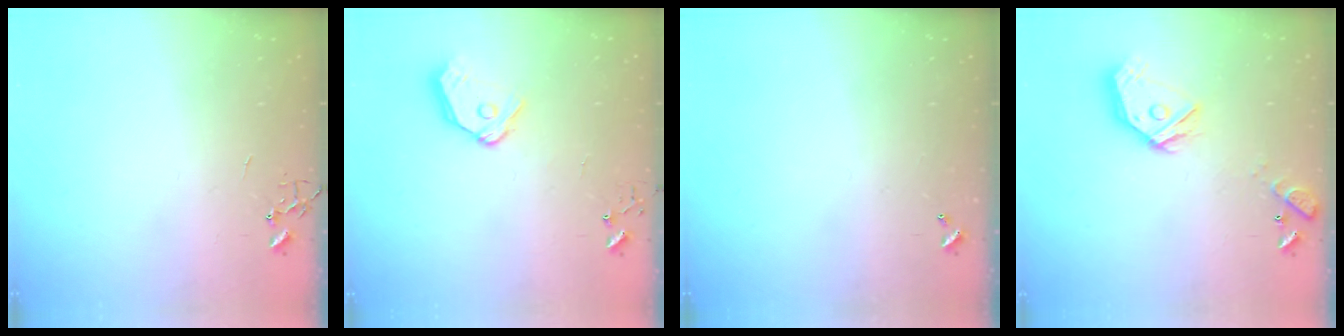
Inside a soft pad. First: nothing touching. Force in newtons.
{"total": 11.2, "press": 11.1, "slide": 1.3}
{"total": 0.0}
{"total": 15.8, "press": 15.7, "slide": 1.5}